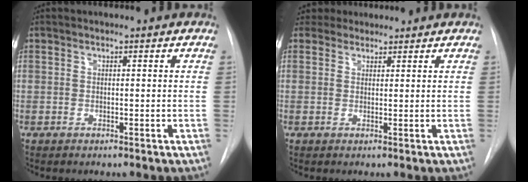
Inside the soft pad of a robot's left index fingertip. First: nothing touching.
{"total": 3.0, "force": [2.7, 1.2, -0.5], "torque": [0.015, 0.022, 0.042]}